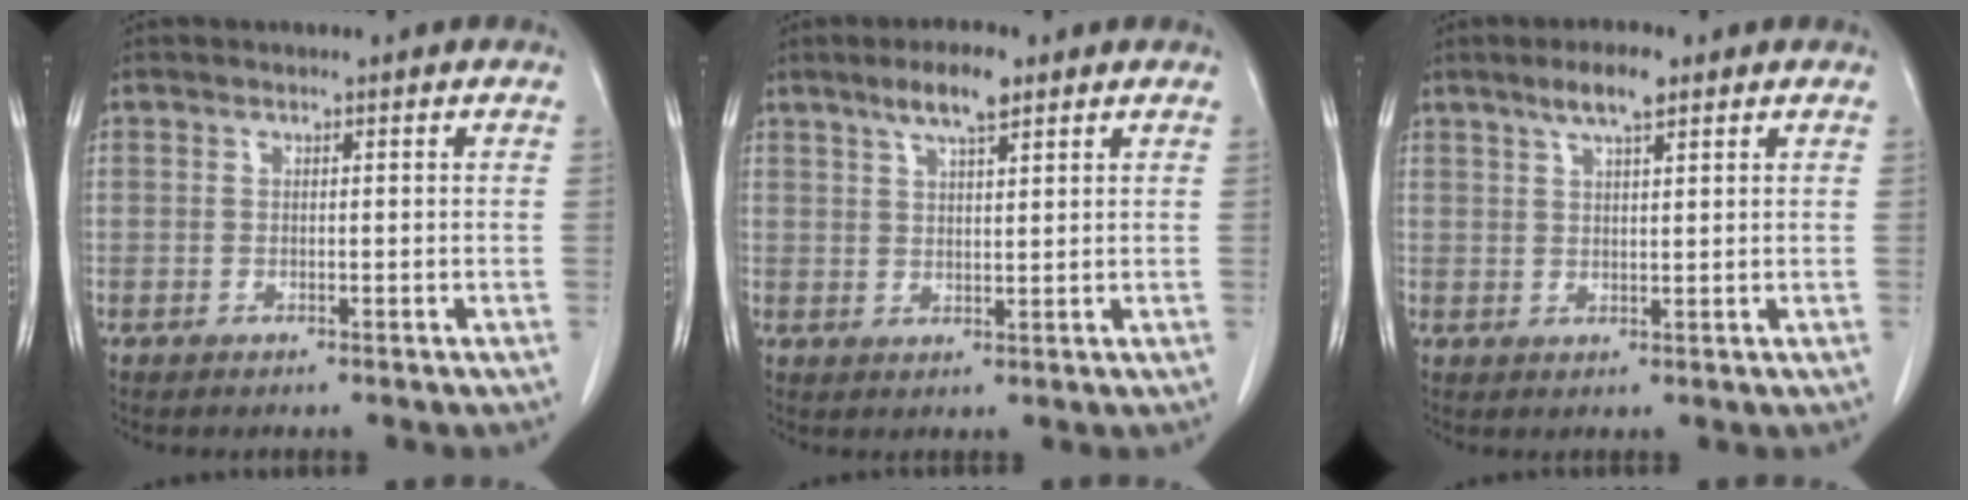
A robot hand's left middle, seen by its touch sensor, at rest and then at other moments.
{"total": 5.4, "force": [3.7, 0.9, 3.9], "torque": [-0.076, 0.005, 0.063]}
{"total": 4.6, "force": [3.1, 0.7, 3.4], "torque": [-0.066, 0.005, 0.055]}